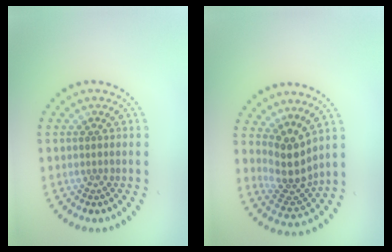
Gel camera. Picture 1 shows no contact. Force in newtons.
{"total": 3.7, "press": 2.8, "slide": 2.4}